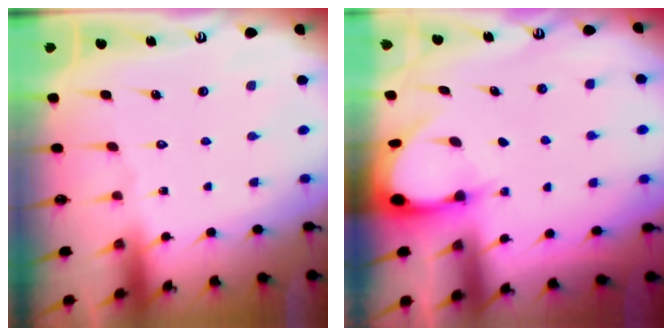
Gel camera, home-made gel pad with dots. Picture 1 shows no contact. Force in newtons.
{"total": 3.0, "press": 2.9, "slide": 0.2}